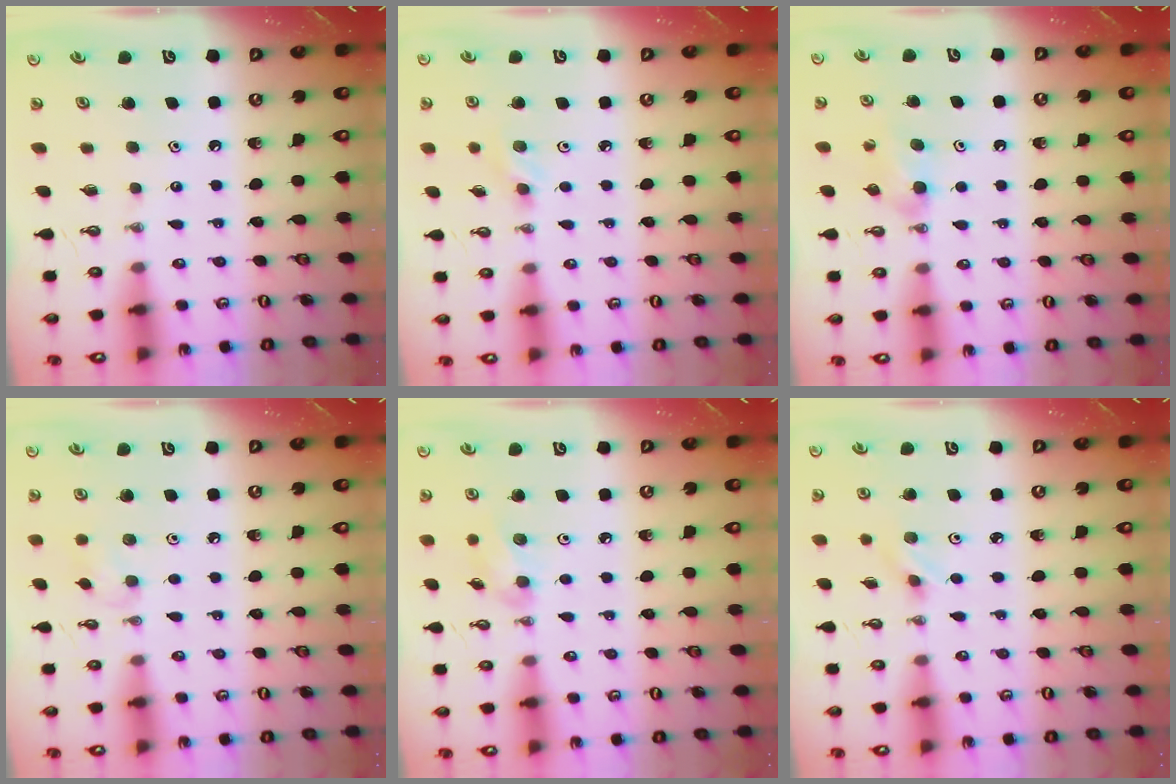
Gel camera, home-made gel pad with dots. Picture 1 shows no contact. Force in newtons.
{"total": 4.8, "press": 4.7, "slide": 0.9}
{"total": 5.9, "press": 4.2, "slide": 4.1}
{"total": 5.6, "press": 5.5, "slide": 1.0}
{"total": 5.9, "press": 5.5, "slide": 2.1}
{"total": 2.9, "press": 2.6, "slide": 1.4}